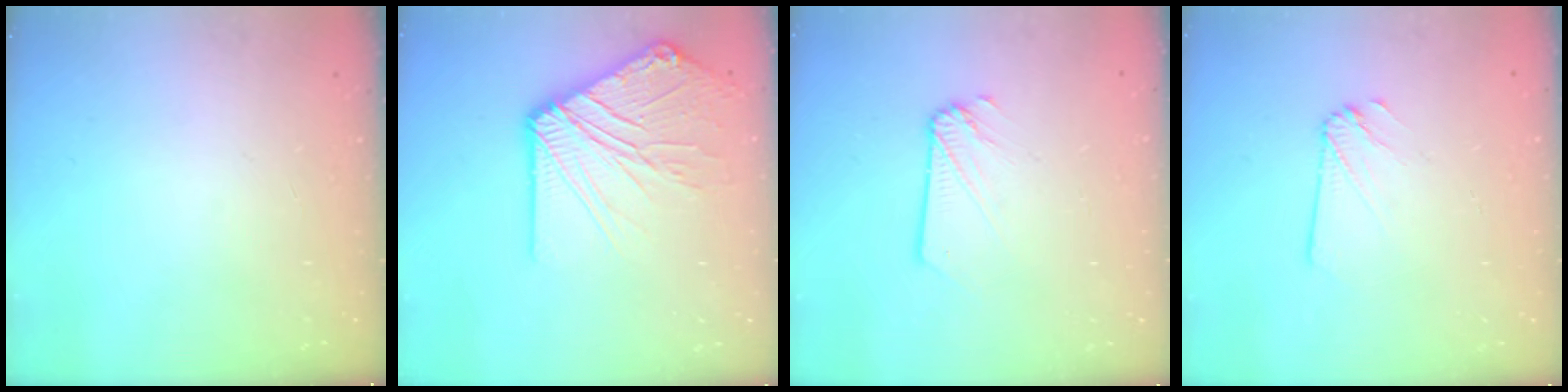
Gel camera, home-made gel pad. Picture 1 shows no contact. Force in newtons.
{"total": 13.7, "press": 13.6, "slide": 2.1}
{"total": 2.1, "press": 2.1, "slide": 0.3}
{"total": 2.2, "press": 2.2, "slide": 0.1}